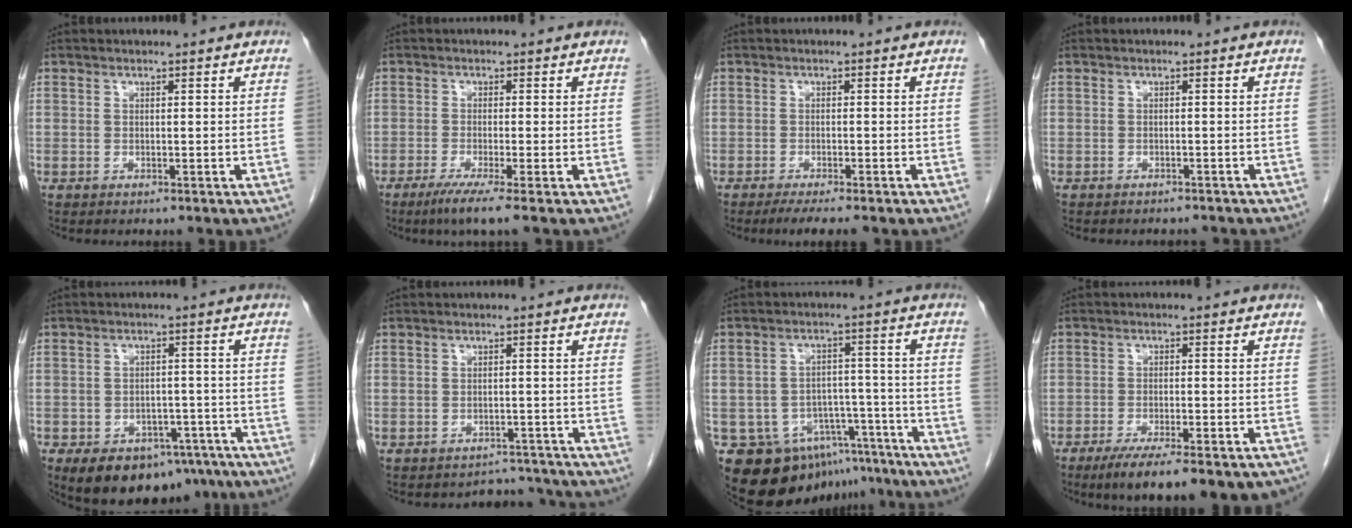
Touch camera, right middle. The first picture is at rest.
{"total": 4.6, "force": [-3.0, -0.8, 3.4], "torque": [-0.060, -0.015, -0.058]}
{"total": 4.0, "force": [-3.2, 0.1, 2.5], "torque": [-0.035, -0.007, -0.048]}
{"total": 4.0, "force": [-3.7, 1.3, 0.8], "torque": [-0.009, 0.000, -0.044]}
{"total": 13.3, "force": [-8.8, 7.8, 6.2], "torque": [-0.090, 0.013, -0.118]}
{"total": 4.2, "force": [-3.8, 1.2, -1.2], "torque": [0.019, 0.020, -0.046]}
{"total": 14.2, "force": [-10.3, 9.1, 3.7], "torque": [-0.052, 0.049, -0.132]}
{"total": 14.9, "force": [-11.9, 2.9, 8.6], "torque": [-0.091, -0.009, -0.165]}